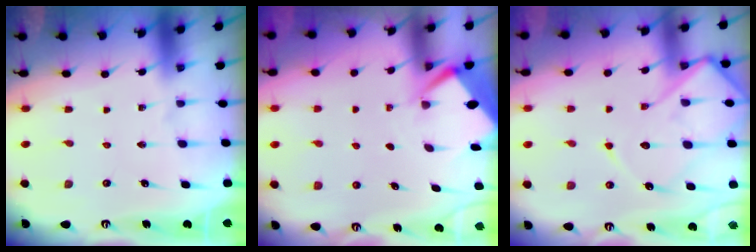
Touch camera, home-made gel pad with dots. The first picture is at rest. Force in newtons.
{"total": 2.7, "press": 2.6, "slide": 0.3}
{"total": 13.8, "press": 13.7, "slide": 1.4}